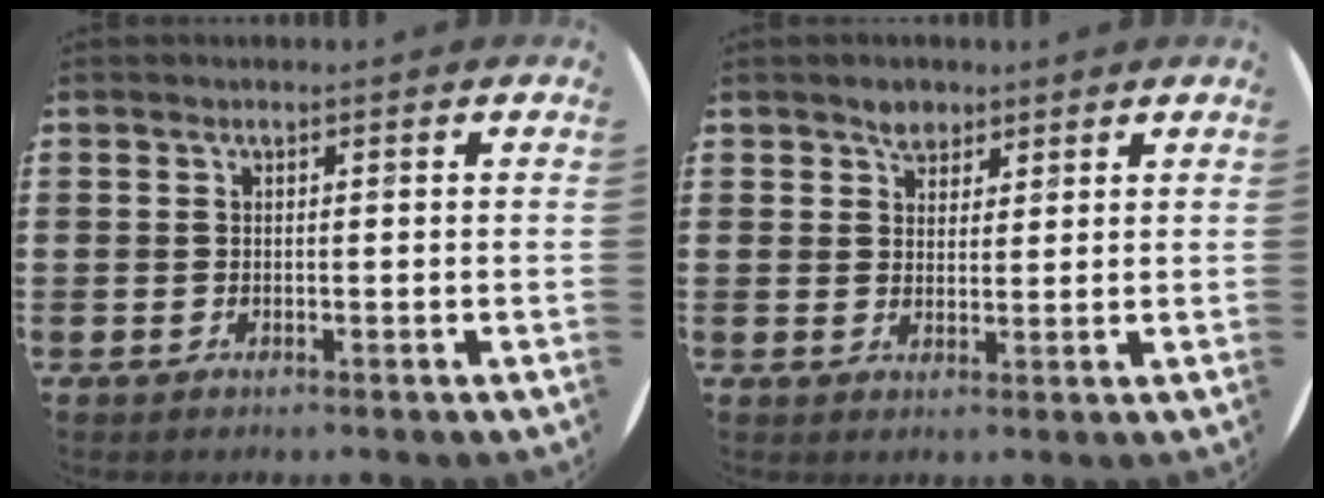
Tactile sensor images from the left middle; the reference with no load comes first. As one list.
[{"total": 2.7, "force": [2.2, 1.5, 0.4], "torque": [0.005, -0.003, 0.040]}]